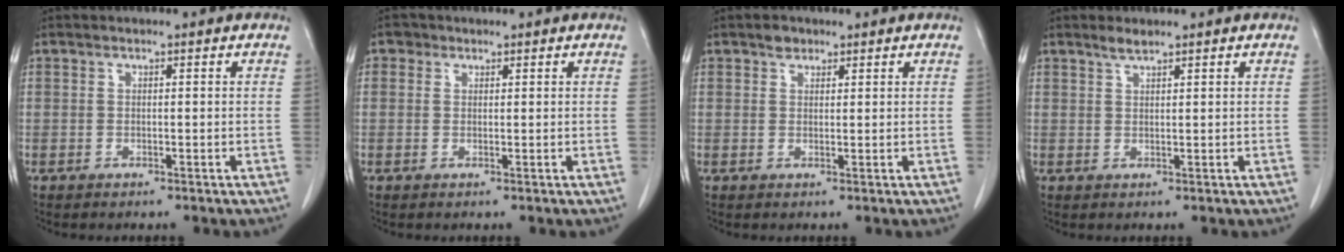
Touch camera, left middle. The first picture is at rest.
{"total": 1.3, "force": [0.7, 1.1, 0.2], "torque": [0.002, 0.001, 0.007]}
{"total": 1.6, "force": [1.1, 1.0, 0.4], "torque": [-0.009, 0.000, 0.017]}
{"total": 1.4, "force": [1.3, 0.0, 0.7], "torque": [-0.017, 0.000, 0.028]}